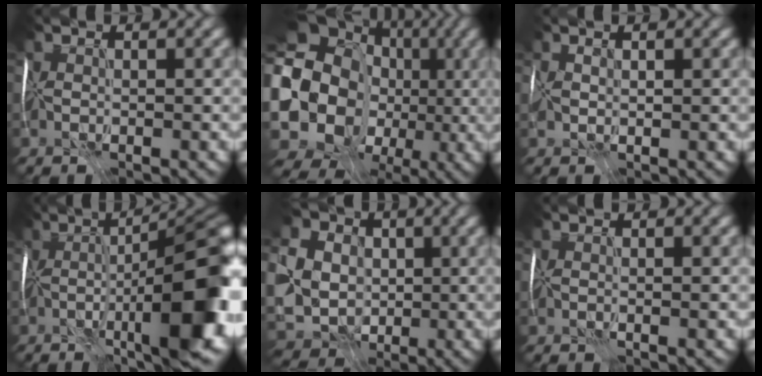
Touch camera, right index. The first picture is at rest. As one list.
[{"total": 18.7, "force": [-0.7, 15.8, 10.0], "torque": [-0.182, -0.004, -0.028]}, {"total": 1.6, "force": [0.5, 0.7, 1.3], "torque": [-0.038, 0.005, 0.012]}, {"total": 13.1, "force": [-2.5, 2.3, 12.6], "torque": [-0.167, -0.003, -0.032]}, {"total": 10.2, "force": [0.5, 8.3, 6.0], "torque": [-0.131, 0.005, 0.008]}, {"total": 0.7, "force": [0.4, -0.4, 0.4], "torque": [-0.006, 0.000, 0.007]}]